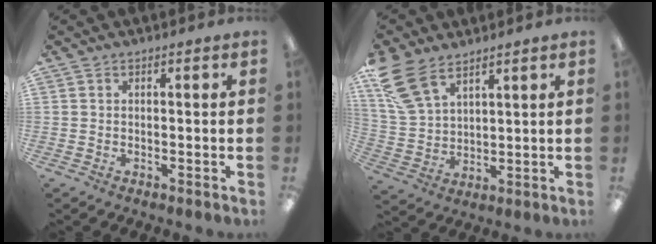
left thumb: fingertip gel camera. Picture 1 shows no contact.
{"total": 12.4, "force": [8.5, 6.0, 6.7], "torque": [-0.162, -0.026, 0.164]}